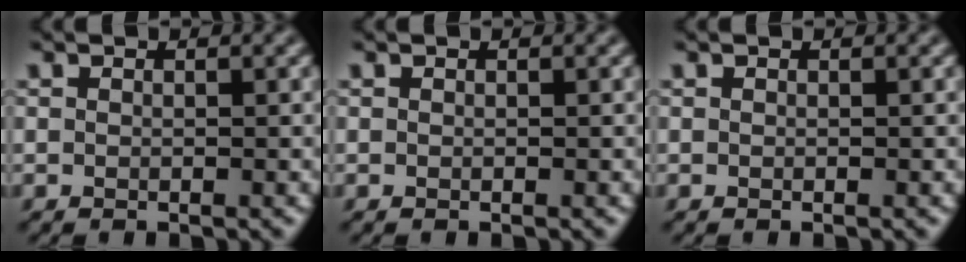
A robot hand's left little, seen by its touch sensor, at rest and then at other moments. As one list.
[{"total": 0.0}, {"total": 0.0}]